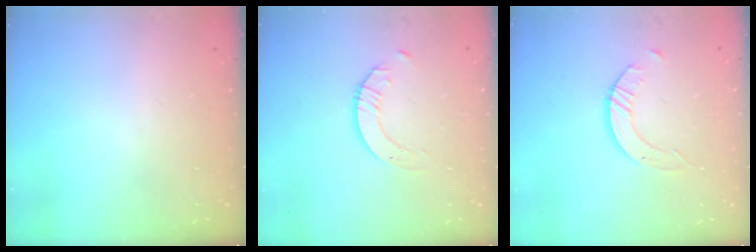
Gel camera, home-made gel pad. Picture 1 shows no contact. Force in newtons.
{"total": 2.1, "press": 2.1, "slide": 0.2}
{"total": 2.4, "press": 2.4, "slide": 0.3}